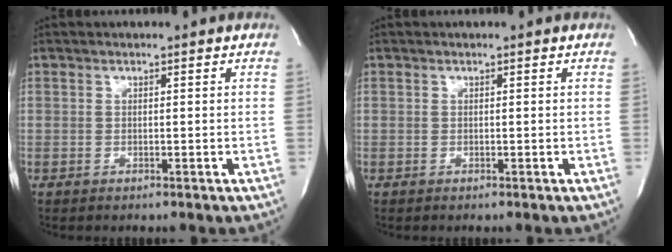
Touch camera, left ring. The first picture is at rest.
{"total": 0.0}